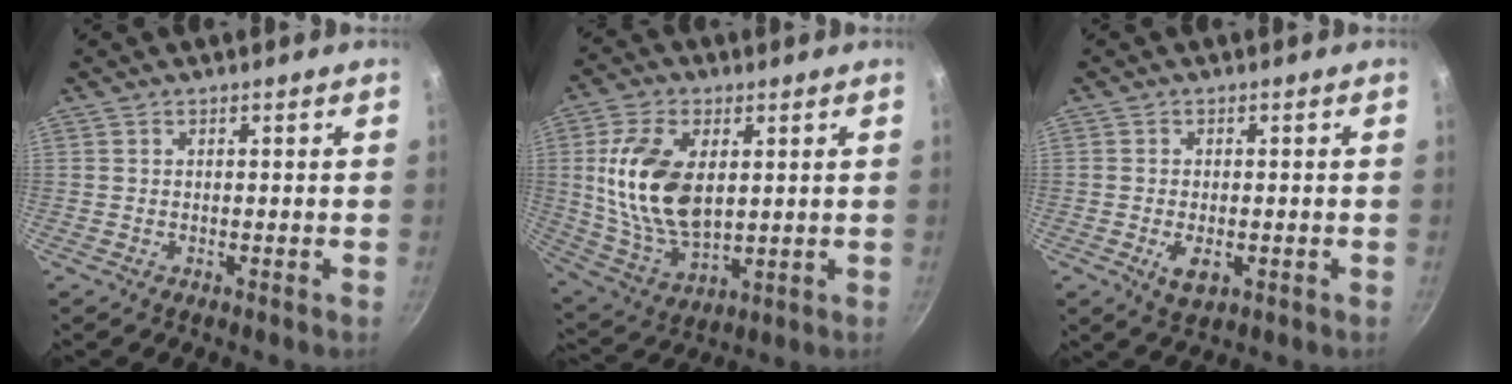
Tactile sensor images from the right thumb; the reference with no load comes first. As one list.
[{"total": 16.3, "force": [2.9, 9.5, 12.9], "torque": [-0.238, -0.018, 0.068]}, {"total": 4.2, "force": [-1.1, 2.3, 3.4], "torque": [-0.056, -0.003, -0.014]}]